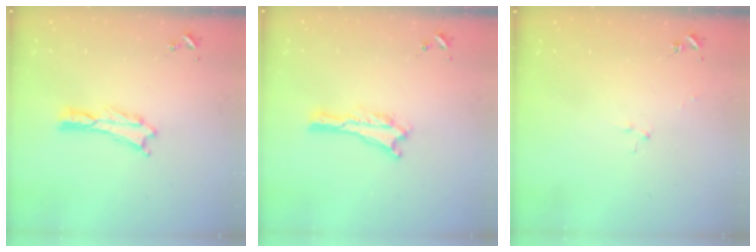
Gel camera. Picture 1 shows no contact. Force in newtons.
{"total": 0.0}
{"total": 2.5, "press": 2.5, "slide": 0.3}